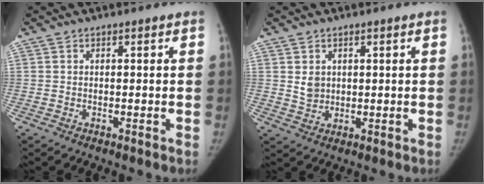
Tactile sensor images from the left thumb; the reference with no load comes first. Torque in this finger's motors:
{"motor_torque": [-0.17, 0.28, 0.41, -0.56, 0.00]}